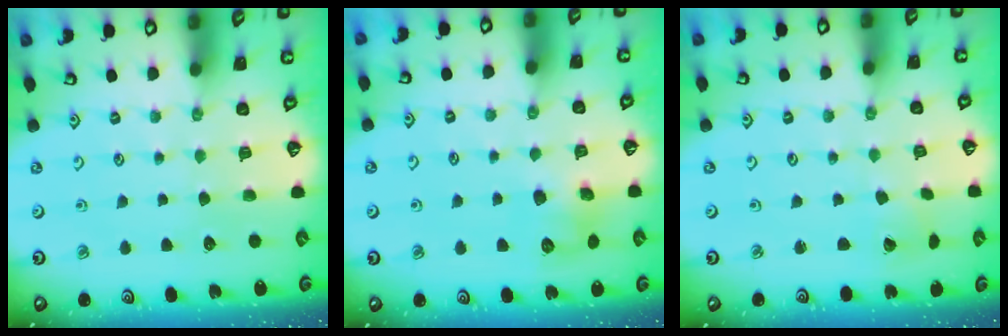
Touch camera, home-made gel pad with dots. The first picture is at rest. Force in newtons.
{"total": 7.8, "press": 7.8, "slide": 0.5}
{"total": 1.9, "press": 1.9, "slide": 0.2}